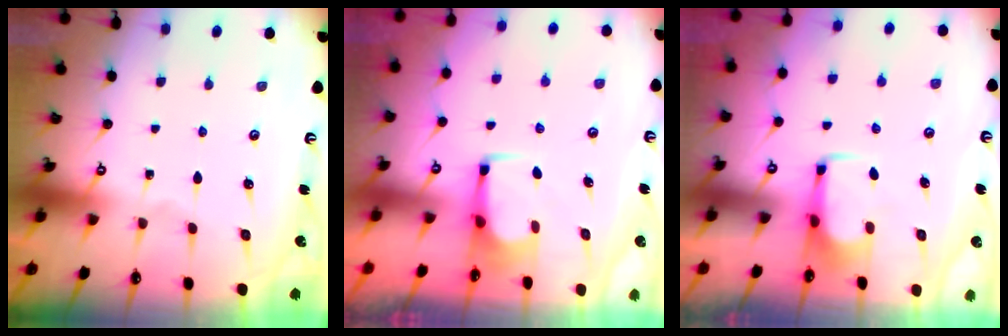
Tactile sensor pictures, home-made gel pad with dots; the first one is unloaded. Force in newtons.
{"total": 2.7, "press": 2.7, "slide": 0.4}
{"total": 2.0, "press": 2.0, "slide": 0.2}